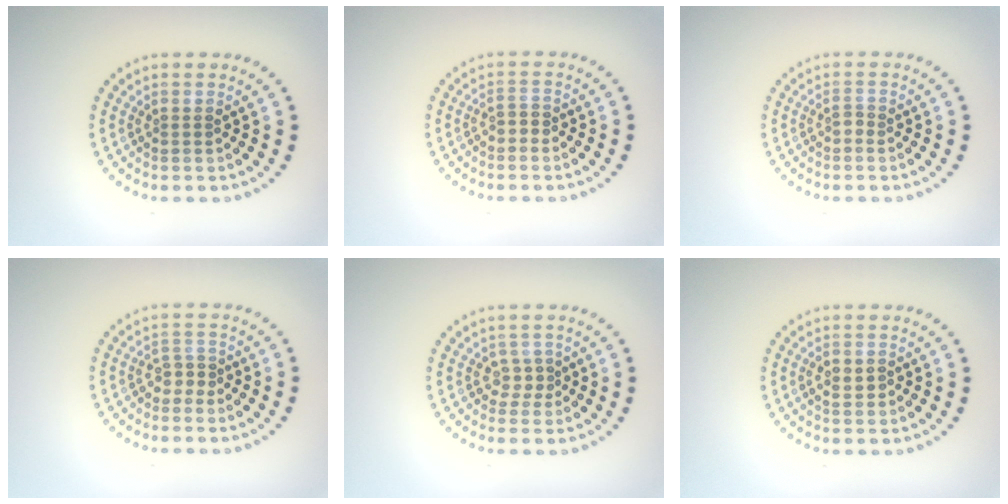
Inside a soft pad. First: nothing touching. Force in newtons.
{"total": 1.2, "press": 1.1, "slide": 0.5}
{"total": 0.9, "press": 0.6, "slide": 0.7}
{"total": 1.7, "press": 1.2, "slide": 1.2}
{"total": 1.4, "press": 1.1, "slide": 0.9}
{"total": 1.6, "press": 1.5, "slide": 0.3}